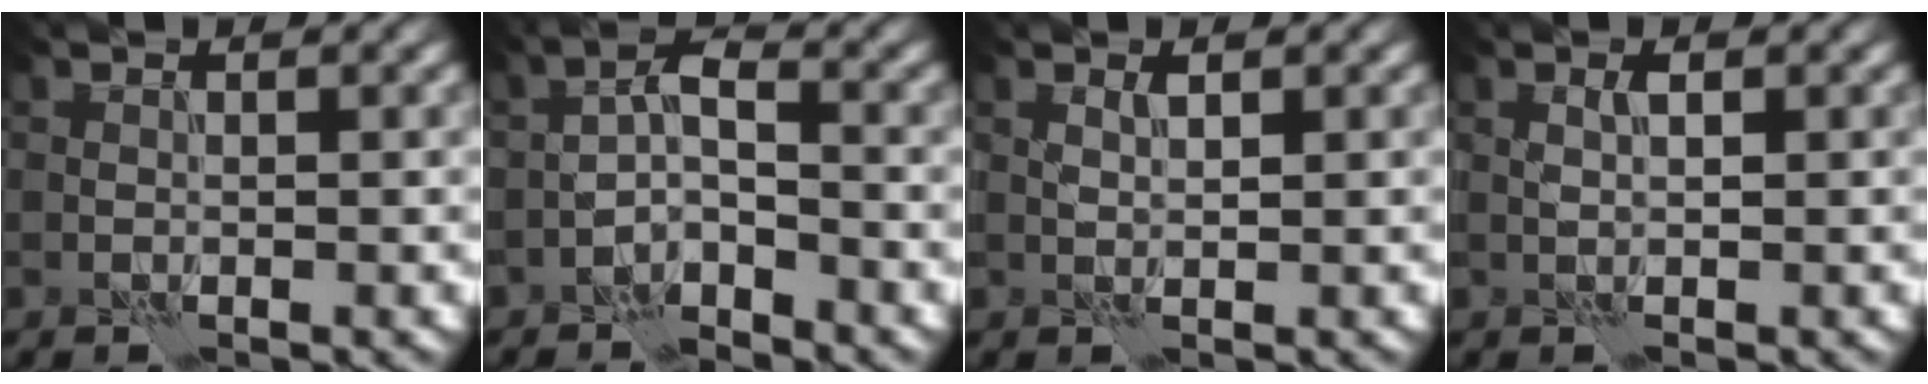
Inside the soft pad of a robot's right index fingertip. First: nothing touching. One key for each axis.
{"total": 3.5, "fx": -2.4, "fy": 1.1, "fz": 2.3, "tx": -0.036, "ty": 0.014, "tz": -0.053}
{"total": 0.9, "fx": 0.5, "fy": 0.2, "fz": 0.7, "tx": -0.016, "ty": 0.000, "tz": 0.009}
{"total": 1.0, "fx": 0.3, "fy": 0.3, "fz": 0.9, "tx": -0.019, "ty": 0.003, "tz": 0.004}